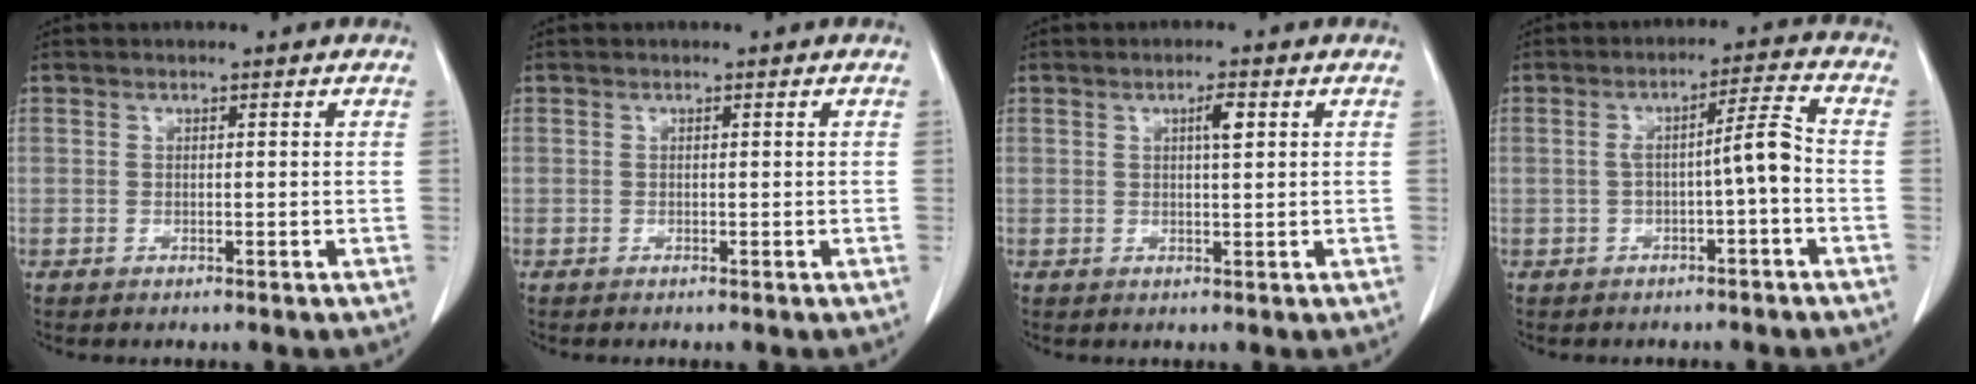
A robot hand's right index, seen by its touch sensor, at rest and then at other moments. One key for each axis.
{"total": 0.0}
{"total": 2.3, "fx": 0.8, "fy": 0.3, "fz": 2.1, "tx": -0.035, "ty": 0.000, "tz": 0.012}
{"total": 5.3, "fx": -1.3, "fy": 0.0, "fz": 5.1, "tx": -0.081, "ty": 0.020, "tz": -0.016}